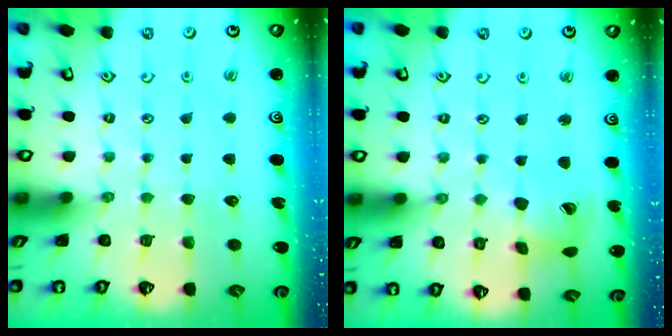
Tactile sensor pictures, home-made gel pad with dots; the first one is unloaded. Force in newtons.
{"total": 12.0, "press": 11.9, "slide": 1.6}